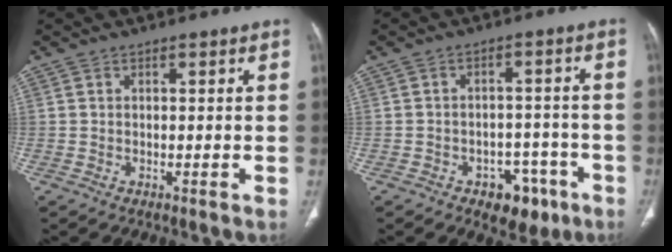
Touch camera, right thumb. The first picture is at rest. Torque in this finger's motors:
{"motor_torque": [0.15, 0.31, -0.13, -0.03, 0.05]}